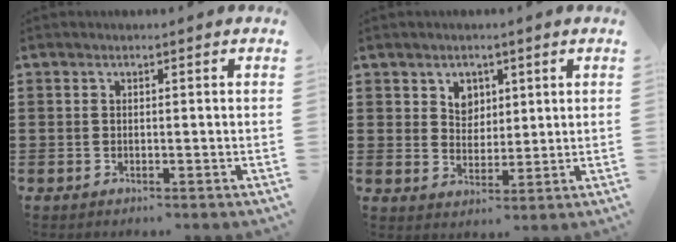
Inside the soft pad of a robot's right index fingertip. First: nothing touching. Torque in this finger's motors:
{"motor_torque": [0.07, 0.06, 0.07, 0.04]}